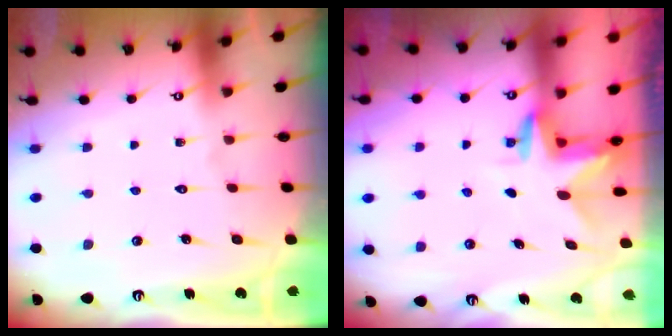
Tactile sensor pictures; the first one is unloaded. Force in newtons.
{"total": 3.0, "press": 3.0, "slide": 0.2}